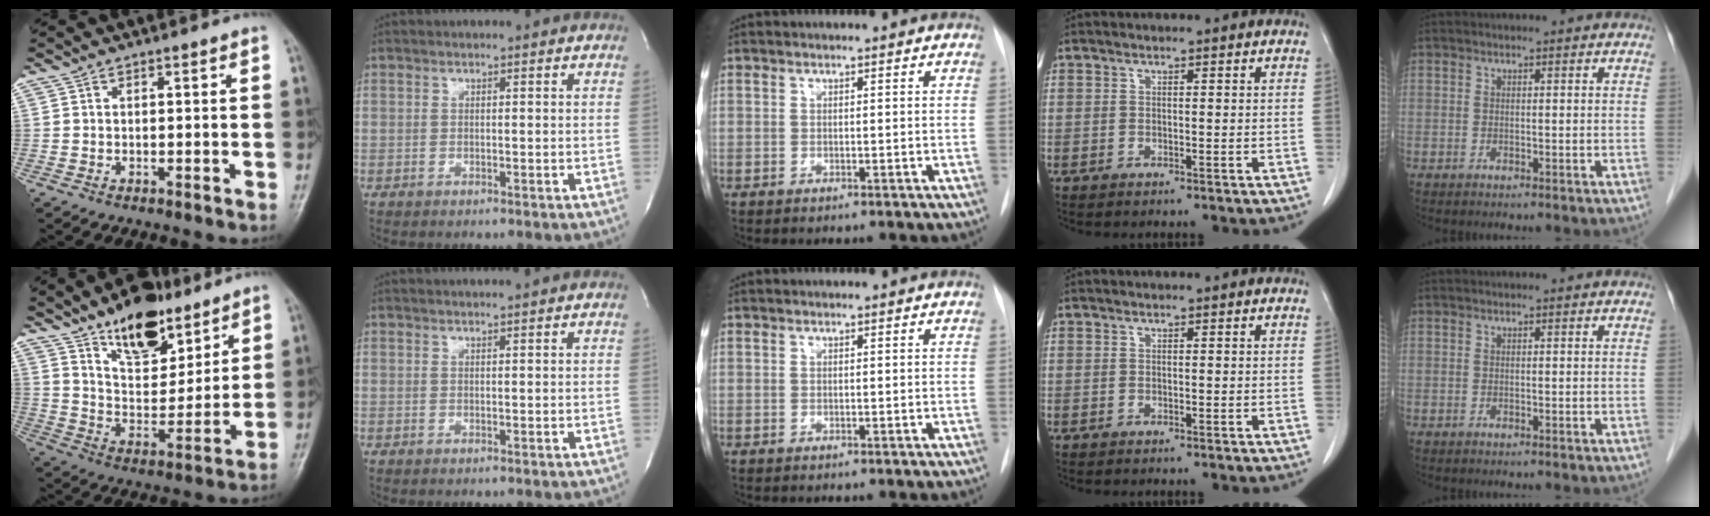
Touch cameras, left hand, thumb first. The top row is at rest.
{"thumb": {"total": 16.0, "force": [10.8, 7.5, 9.2], "torque": [-0.100, -0.067, 0.185]}, "index": {"total": 2.6, "force": [2.4, -0.5, 0.8], "torque": [-0.016, 0.006, 0.030]}}